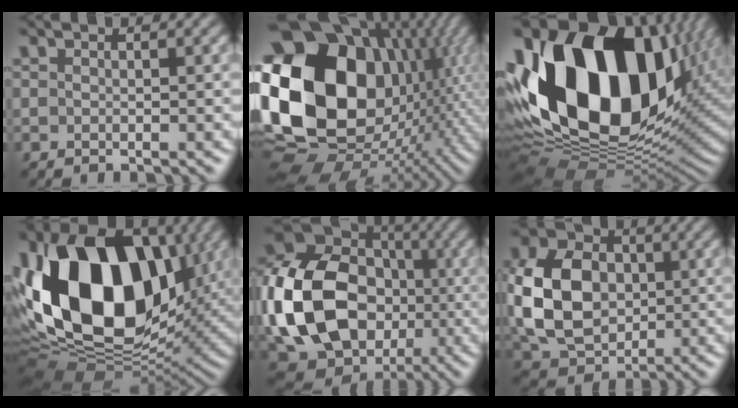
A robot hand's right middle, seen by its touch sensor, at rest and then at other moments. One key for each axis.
{"total": 20.7, "fx": 2.4, "fy": 15.9, "fz": 13.1, "tx": -0.285, "ty": 0.005, "tz": 0.068}
{"total": 20.1, "fx": 5.2, "fy": 13.2, "fz": 14.3, "tx": -0.298, "ty": 0.008, "tz": 0.088}
{"total": 17.7, "fx": 2.7, "fy": 11.8, "fz": 12.9, "tx": -0.262, "ty": 0.006, "tz": 0.041}
{"total": 18.9, "fx": -2.1, "fy": 15.4, "fz": 10.7, "tx": -0.248, "ty": -0.006, "tz": -0.039}
{"total": 10.0, "fx": 0.4, "fy": 7.7, "fz": 6.4, "tx": -0.153, "ty": 0.011, "tz": 0.002}